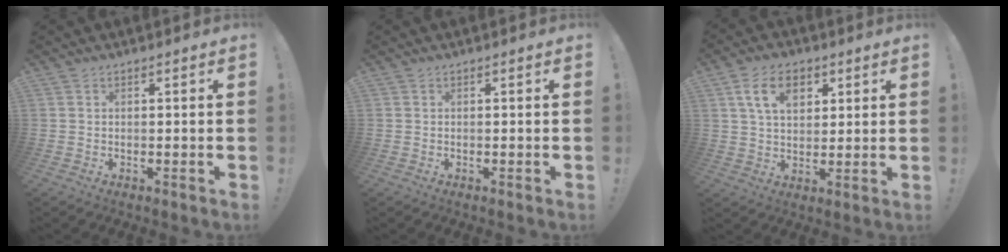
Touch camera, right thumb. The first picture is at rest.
{"total": 0.0}
{"total": 10.8, "force": [4.6, 6.8, 6.9], "torque": [-0.114, 0.007, 0.086]}